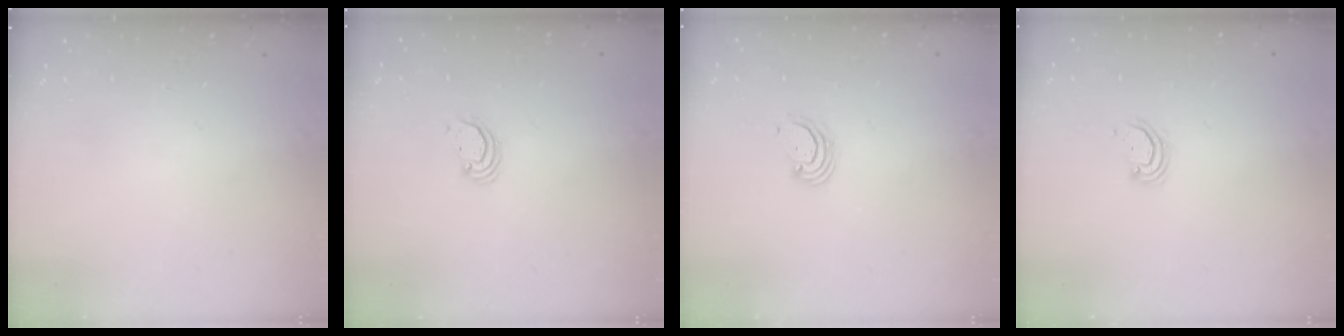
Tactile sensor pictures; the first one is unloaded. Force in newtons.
{"total": 2.2, "press": 2.2, "slide": 0.2}
{"total": 2.8, "press": 2.8, "slide": 0.3}
{"total": 2.8, "press": 2.8, "slide": 0.2}